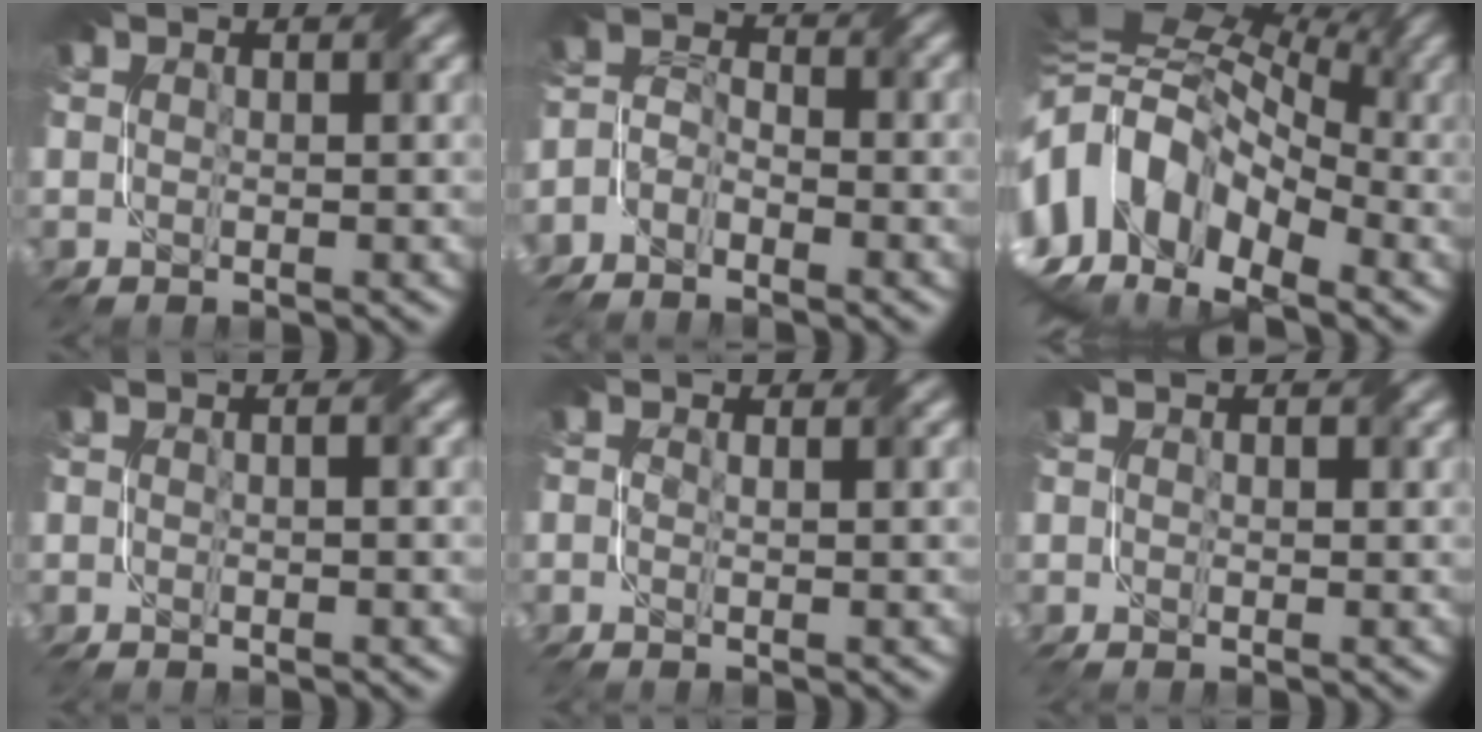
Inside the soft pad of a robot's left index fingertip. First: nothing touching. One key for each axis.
{"total": 3.9, "fx": -3.1, "fy": 1.8, "fz": 1.7, "tx": -0.035, "ty": 0.000, "tz": -0.067}
{"total": 15.4, "fx": -2.5, "fy": 10.4, "fz": 11.0, "tx": -0.220, "ty": 0.007, "tz": -0.045}
{"total": 1.0, "fx": -0.5, "fy": 0.2, "fz": 0.8, "tx": -0.013, "ty": -0.003, "tz": -0.011}
{"total": 1.6, "fx": 0.3, "fy": 0.7, "fz": 1.3, "tx": -0.013, "ty": 0.005, "tz": -0.013}
{"total": 0.9, "fx": -0.1, "fy": 0.5, "fz": 0.7, "tx": -0.012, "ty": -0.002, "tz": -0.003}